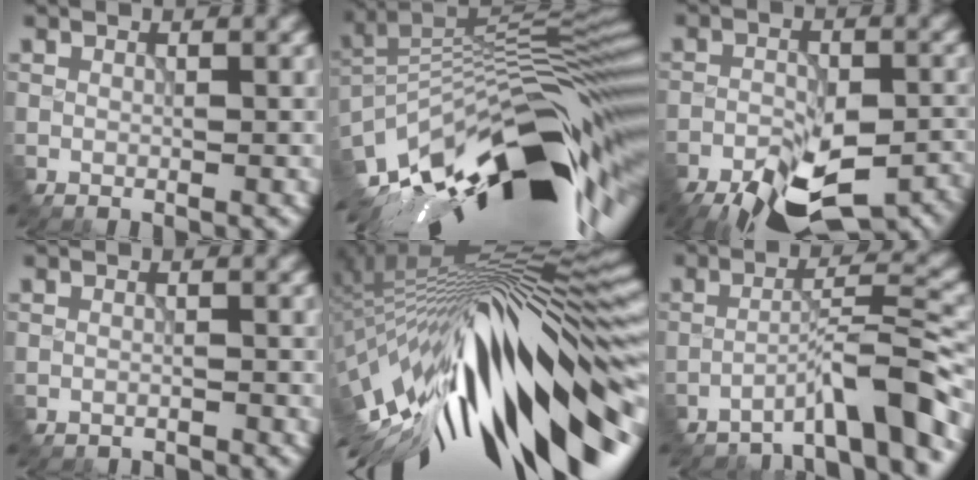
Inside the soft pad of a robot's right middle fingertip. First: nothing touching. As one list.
[{"total": 15.7, "force": [-7.6, 5.4, 12.6], "torque": [-0.231, 0.016, -0.133]}, {"total": 11.5, "force": [-8.6, 4.3, 6.3], "torque": [-0.115, -0.021, -0.123]}, {"total": 1.6, "force": [-1.4, -0.1, -0.7], "torque": [0.015, 0.003, -0.026]}, {"total": 17.0, "force": [-4.3, 6.1, 15.3], "torque": [-0.253, -0.016, -0.075]}, {"total": 6.1, "force": [-5.0, 0.2, 3.5], "torque": [-0.049, 0.029, -0.089]}]